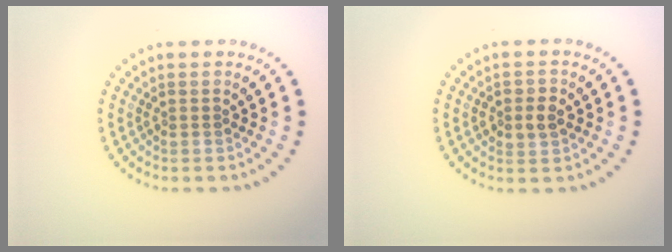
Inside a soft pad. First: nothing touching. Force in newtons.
{"total": 2.0, "press": 2.0, "slide": 0.2}